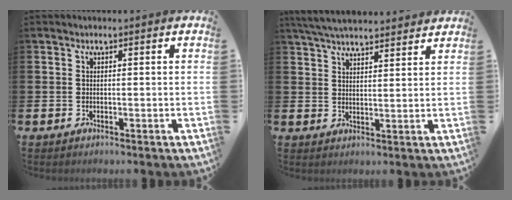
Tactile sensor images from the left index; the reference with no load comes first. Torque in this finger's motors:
{"motor_torque": [1.05, -1.09, 0.35, 0.17]}